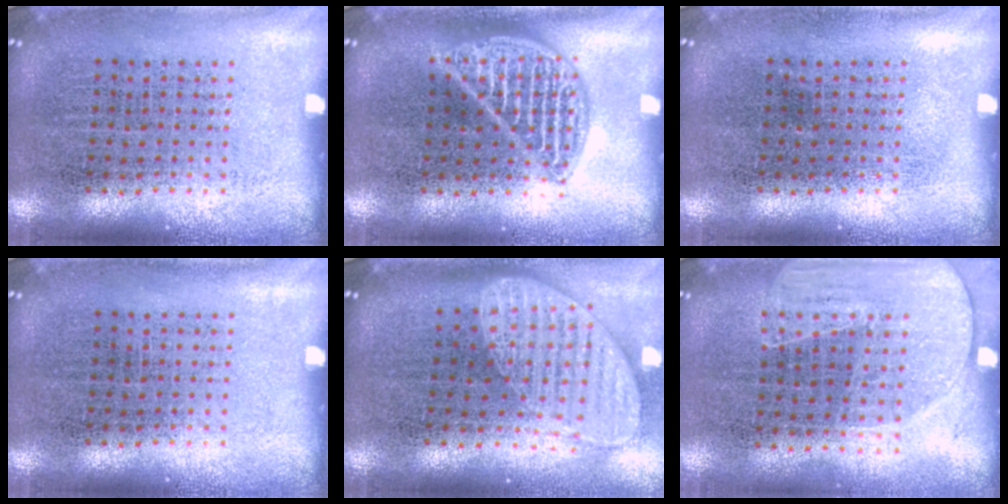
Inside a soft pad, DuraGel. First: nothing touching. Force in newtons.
{"total": 2.1, "press": 2.1, "slide": 0.3}
{"total": 0.0}
{"total": 0.0}
{"total": 2.0, "press": 1.5, "slide": 1.2}
{"total": 1.6, "press": 1.4, "slide": 0.8}